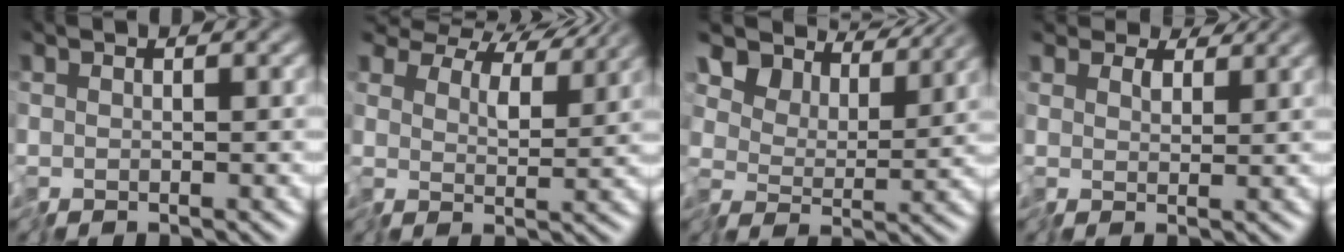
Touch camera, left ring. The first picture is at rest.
{"total": 9.2, "force": [7.8, 3.7, 3.4], "torque": [-0.087, 0.011, 0.113]}
{"total": 7.6, "force": [5.8, 3.7, 3.4], "torque": [-0.079, 0.013, 0.077]}
{"total": 2.6, "force": [2.0, 1.5, 0.8], "torque": [-0.024, 0.004, 0.026]}